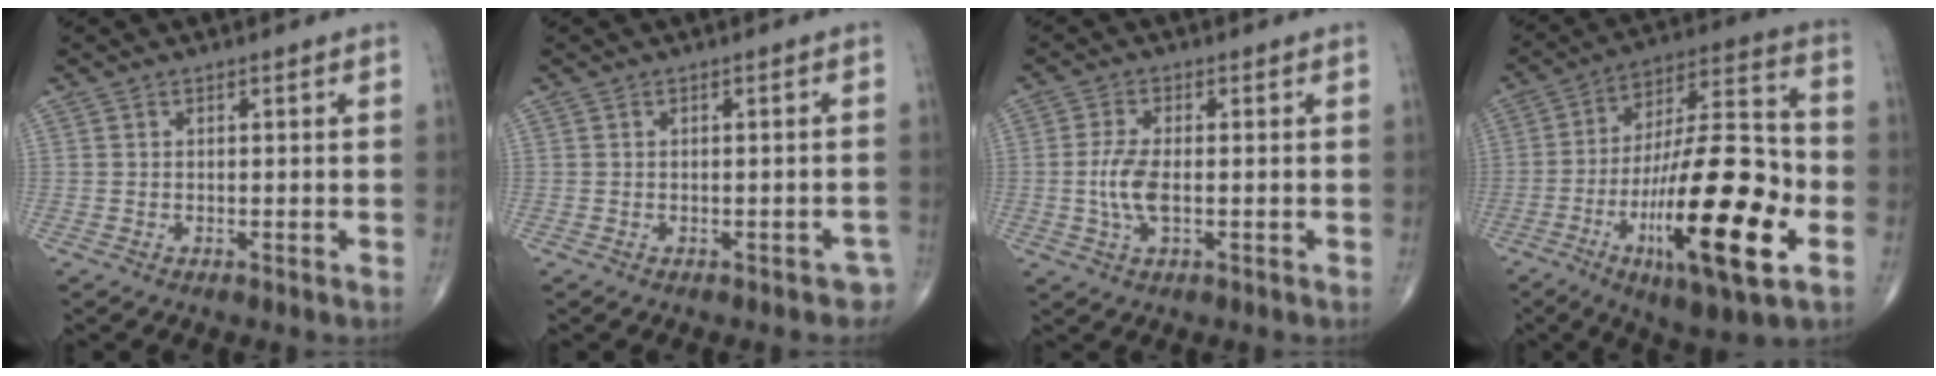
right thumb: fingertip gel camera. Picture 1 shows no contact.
{"total": 2.5, "force": [-1.8, 1.3, 1.2], "torque": [0.001, 0.016, -0.020]}
{"total": 5.5, "force": [-0.6, 2.2, 5.0], "torque": [-0.114, -0.002, -0.014]}
{"total": 26.8, "force": [-8.2, 7.2, 24.5], "torque": [-0.415, 0.024, -0.128]}